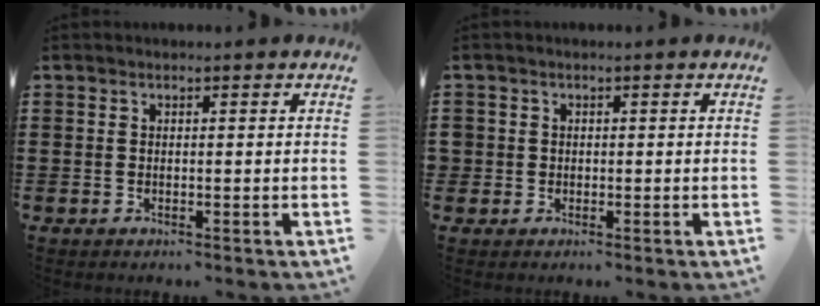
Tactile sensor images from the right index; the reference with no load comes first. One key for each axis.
{"total": 1.2, "fx": 0.0, "fy": 1.2, "fz": 0.2, "tx": -0.007, "ty": 0.005, "tz": -0.002}